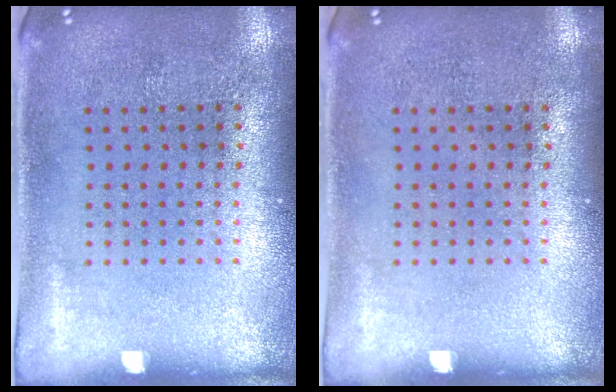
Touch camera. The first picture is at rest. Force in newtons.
{"total": 0.0}